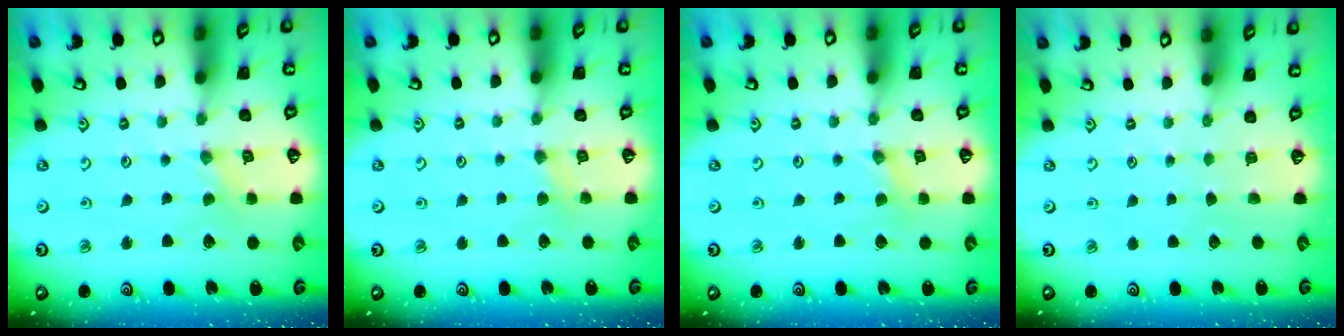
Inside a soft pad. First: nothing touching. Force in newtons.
{"total": 2.7, "press": 2.6, "slide": 0.4}
{"total": 1.7, "press": 1.7, "slide": 0.2}
{"total": 0.0}